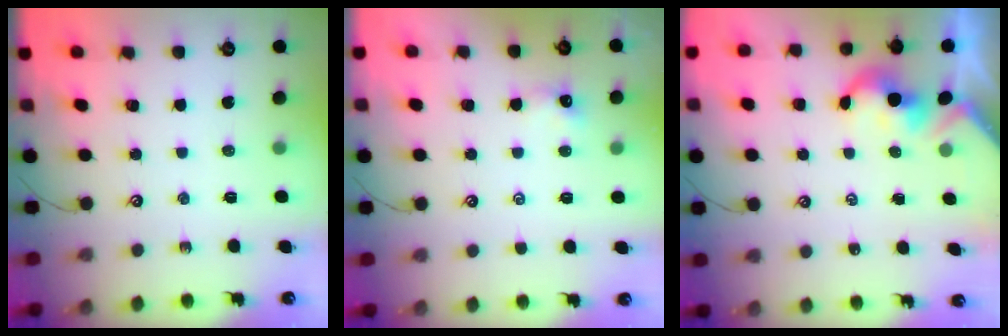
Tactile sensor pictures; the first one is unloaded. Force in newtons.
{"total": 0.0}
{"total": 2.3, "press": 2.3, "slide": 0.3}